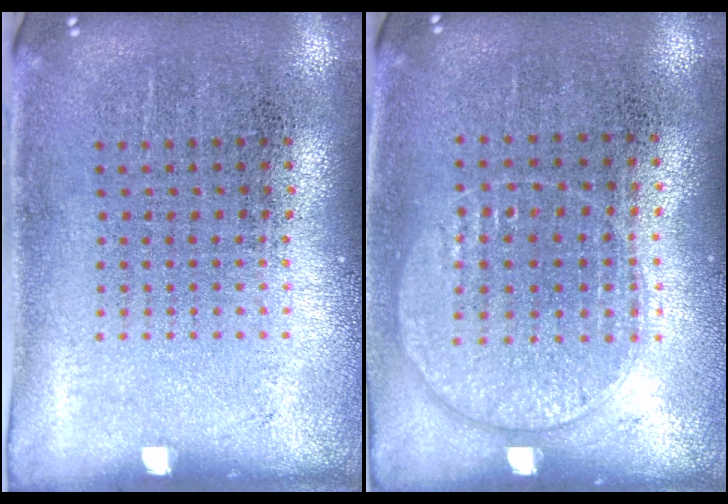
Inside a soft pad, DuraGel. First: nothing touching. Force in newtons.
{"total": 1.0, "press": 0.9, "slide": 0.4}